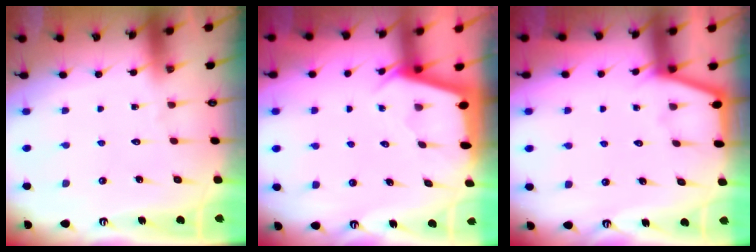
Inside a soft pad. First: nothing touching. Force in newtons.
{"total": 2.2, "press": 2.2, "slide": 0.3}
{"total": 1.5, "press": 1.4, "slide": 0.2}